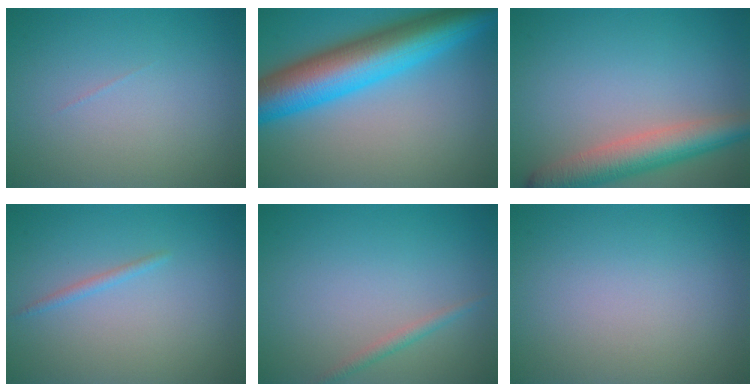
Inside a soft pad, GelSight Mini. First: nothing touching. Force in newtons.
{"total": 11.2, "press": 11.2, "slide": 0.2}
{"total": 5.7, "press": 5.7, "slide": 0.4}
{"total": 0.8, "press": 0.8, "slide": 0.1}
{"total": 1.1, "press": 1.1, "slide": 0.0}
{"total": 0.0}